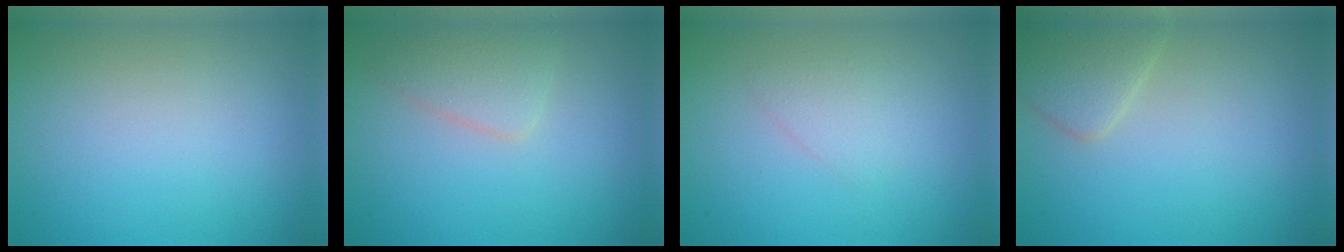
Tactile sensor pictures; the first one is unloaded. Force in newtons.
{"total": 2.4, "press": 2.4, "slide": 0.1}
{"total": 1.4, "press": 1.4, "slide": 0.2}
{"total": 2.5, "press": 2.5, "slide": 0.2}